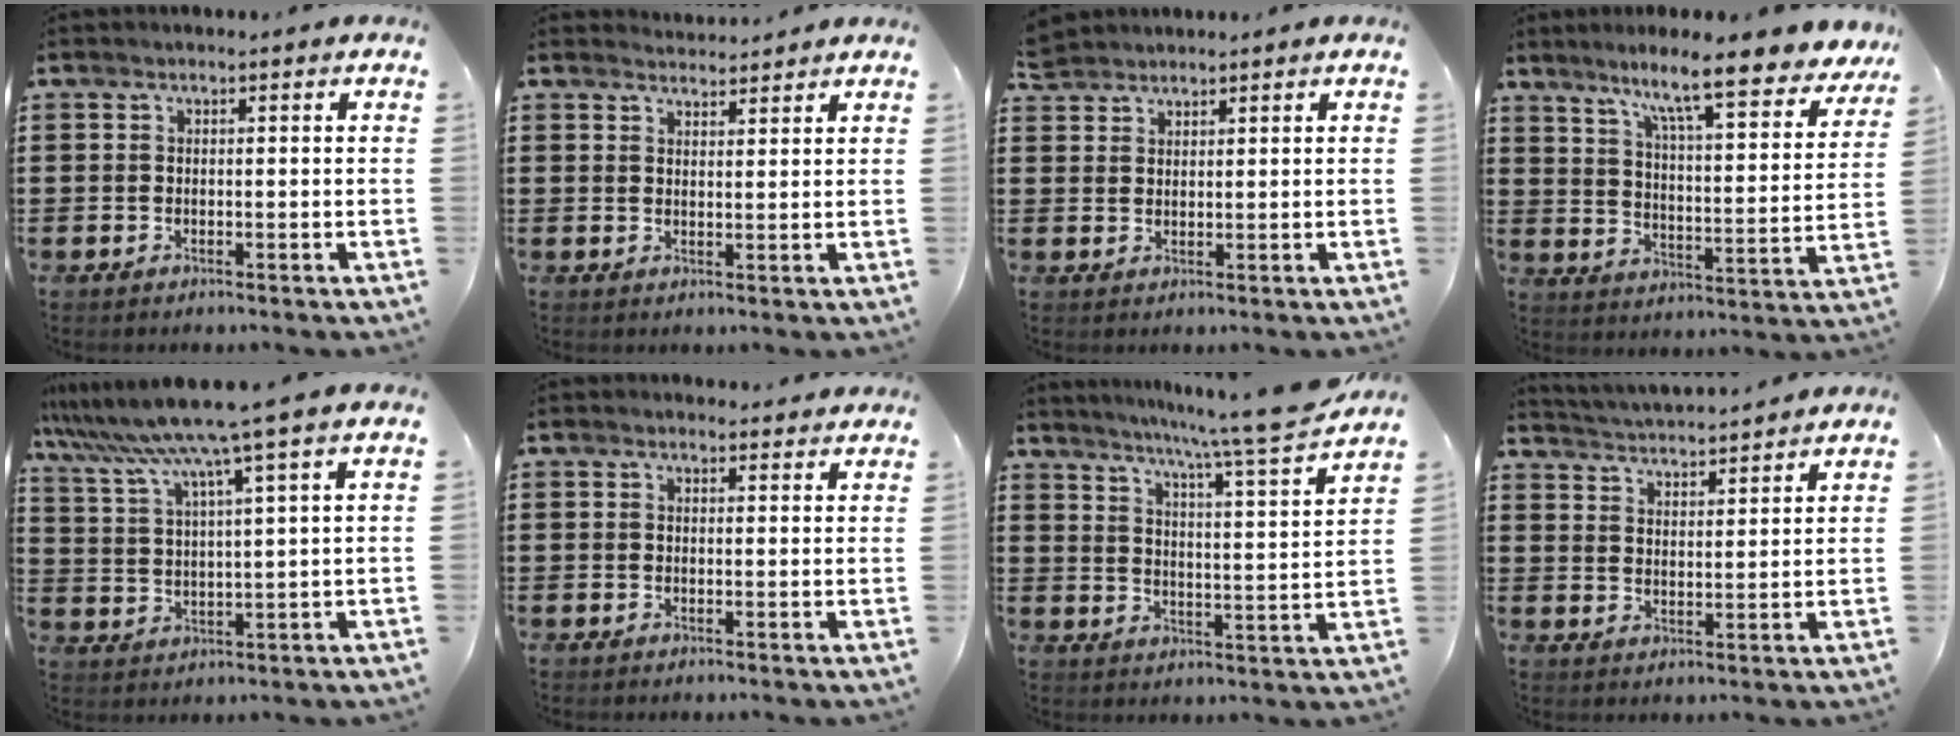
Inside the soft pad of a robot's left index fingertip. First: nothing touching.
{"total": 2.4, "force": [2.4, 0.1, -0.2], "torque": [-0.004, -0.006, 0.047]}
{"total": 2.5, "force": [2.4, 0.7, 0.0], "torque": [-0.008, 0.000, 0.048]}
{"total": 9.8, "force": [8.0, 0.1, 5.5], "torque": [-0.119, -0.054, 0.129]}
{"total": 8.3, "force": [6.7, -1.4, 4.7], "torque": [-0.117, -0.039, 0.108]}
{"total": 1.4, "force": [1.4, 0.5, 0.1], "torque": [0.003, -0.001, 0.025]}
{"total": 7.9, "force": [6.9, -1.6, 3.5], "torque": [-0.078, -0.061, 0.107]}
{"total": 3.3, "force": [3.3, -0.4, 0.0], "torque": [-0.017, -0.024, 0.055]}